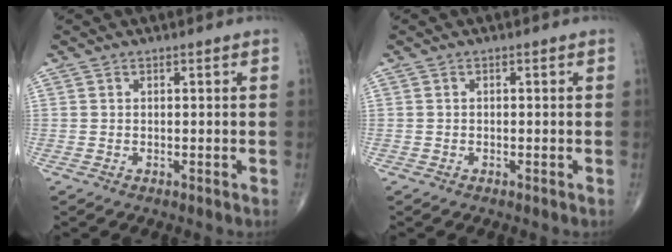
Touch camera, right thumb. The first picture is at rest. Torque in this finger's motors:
{"motor_torque": [-0.59, 0.03, 0.10, 0.12, -0.04]}